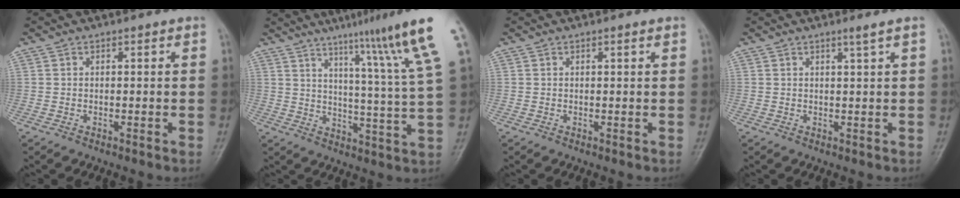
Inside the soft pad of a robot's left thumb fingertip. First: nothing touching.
{"total": 16.1, "force": [9.8, -0.9, 12.7], "torque": [-0.180, -0.053, 0.134]}
{"total": 0.5, "force": [0.4, 0.0, 0.4], "torque": [-0.005, 0.002, 0.007]}
{"total": 1.6, "force": [1.0, -0.5, 1.1], "torque": [-0.027, -0.012, 0.020]}